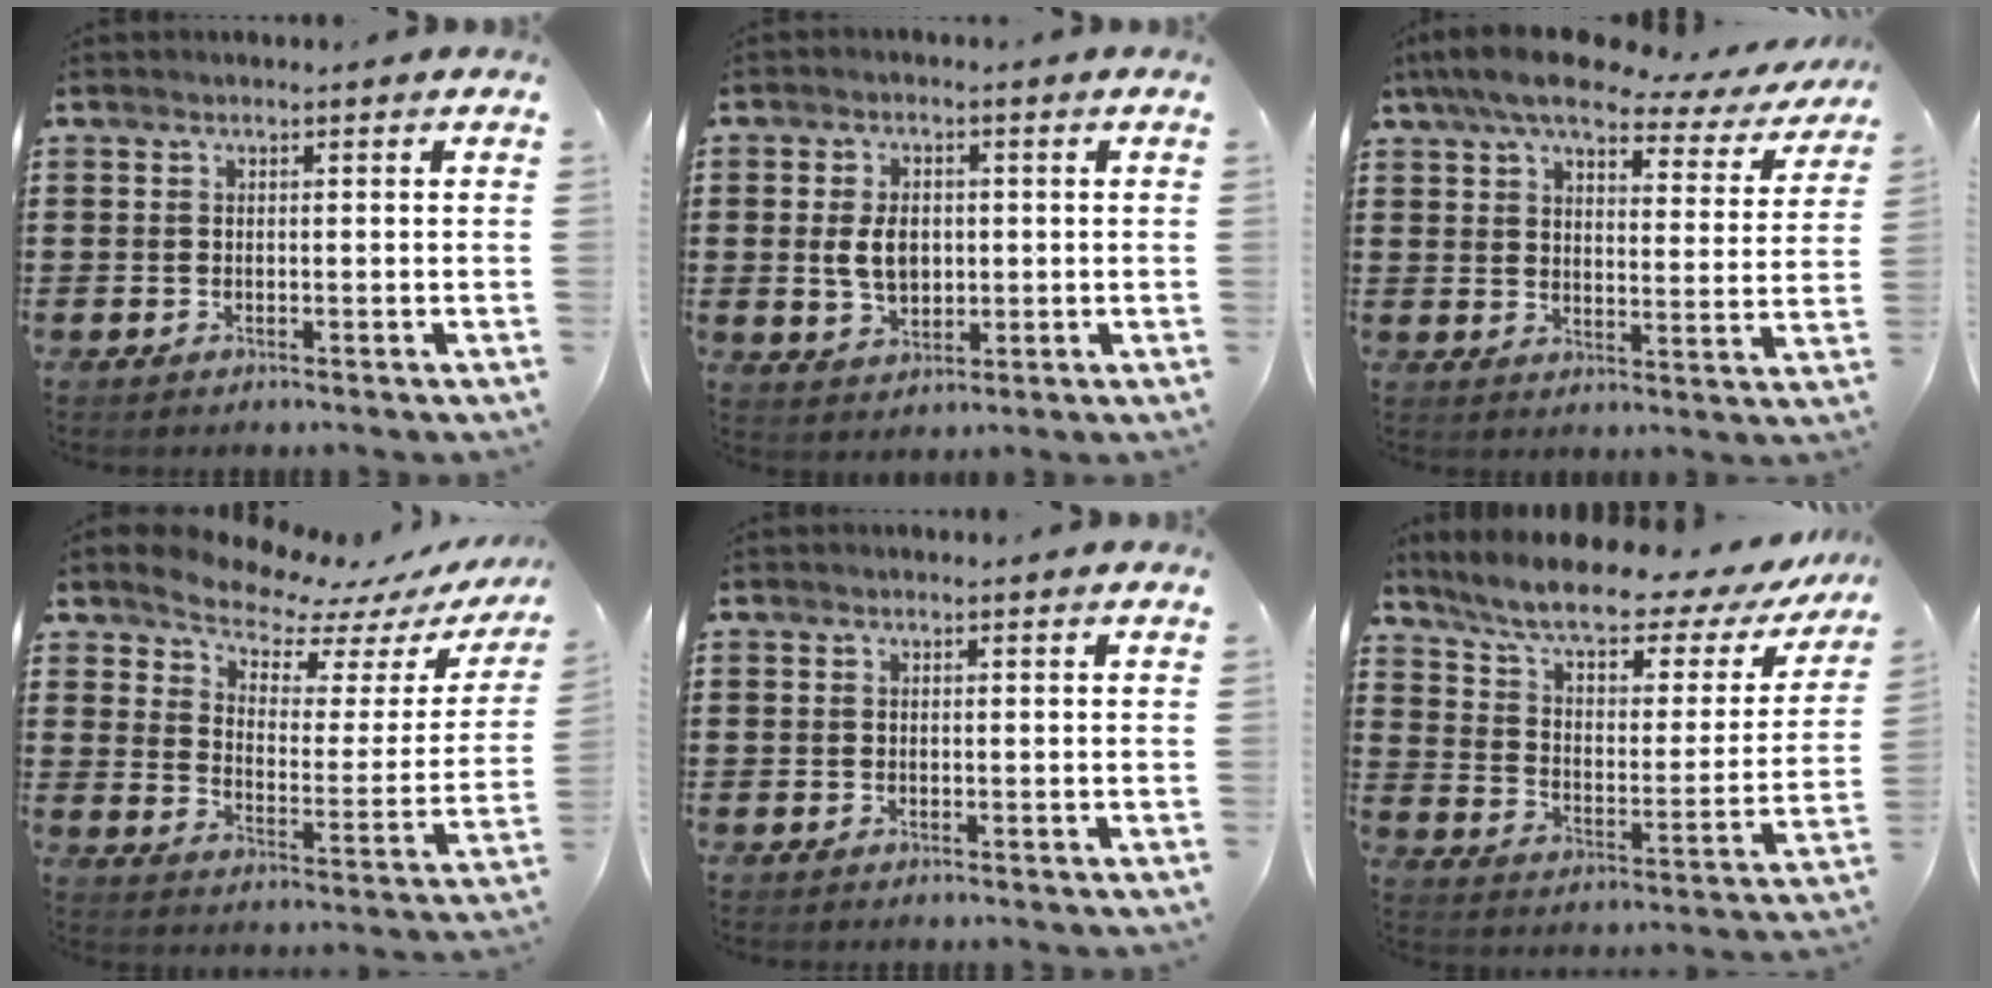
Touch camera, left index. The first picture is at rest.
{"total": 5.4, "force": [0.3, 3.5, 4.1], "torque": [-0.075, 0.002, -0.001]}
{"total": 8.9, "force": [7.2, 1.9, 4.8], "torque": [-0.105, -0.032, 0.124]}
{"total": 7.2, "force": [6.8, 1.5, 1.5], "torque": [-0.052, -0.055, 0.117]}
{"total": 0.0}
{"total": 9.0, "force": [7.2, 1.6, 5.1], "torque": [-0.120, -0.042, 0.121]}